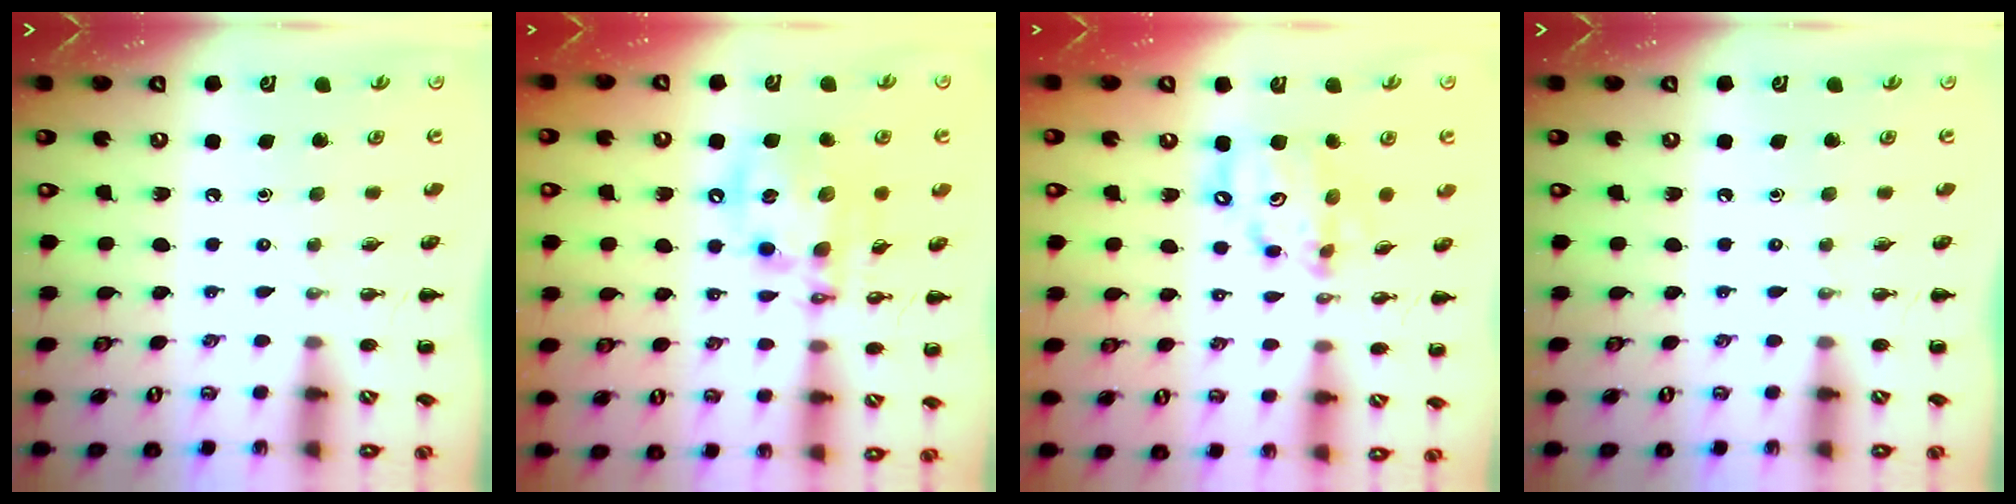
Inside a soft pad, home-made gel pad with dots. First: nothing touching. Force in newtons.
{"total": 15.3, "press": 15.0, "slide": 3.1}
{"total": 12.8, "press": 12.4, "slide": 3.1}
{"total": 0.0}